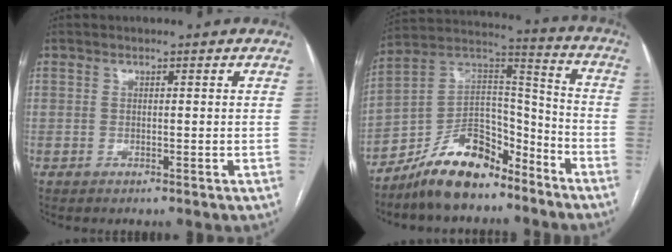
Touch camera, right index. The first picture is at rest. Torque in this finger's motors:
{"motor_torque": [0.37, -0.81, -0.39, -0.21]}